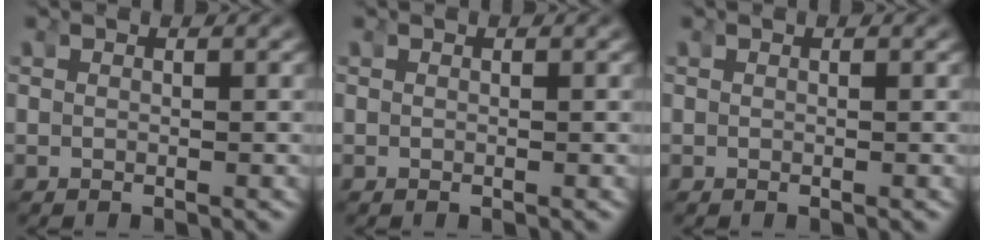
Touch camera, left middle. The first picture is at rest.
{"total": 0.0}
{"total": 0.0}